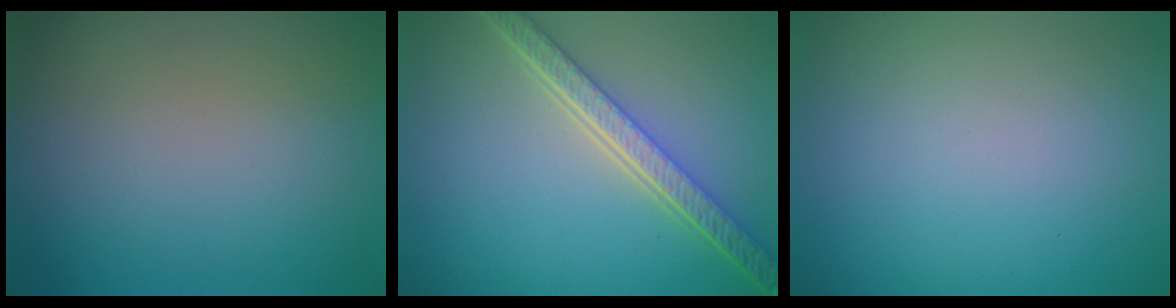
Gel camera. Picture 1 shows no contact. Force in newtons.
{"total": 5.4, "press": 4.1, "slide": 3.5}
{"total": 0.0}